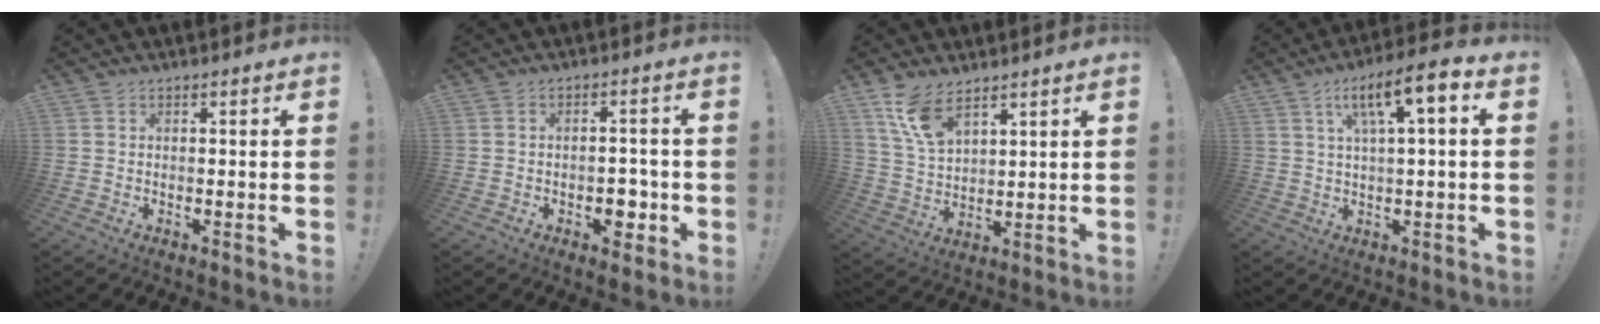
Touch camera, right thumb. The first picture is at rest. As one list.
[{"total": 5.4, "force": [-2.0, 3.7, 3.4], "torque": [-0.030, 0.008, -0.034]}, {"total": 9.9, "force": [6.9, 4.2, 5.8], "torque": [-0.108, -0.032, 0.133]}, {"total": 10.4, "force": [3.2, 2.1, 9.7], "torque": [-0.151, -0.009, 0.047]}]